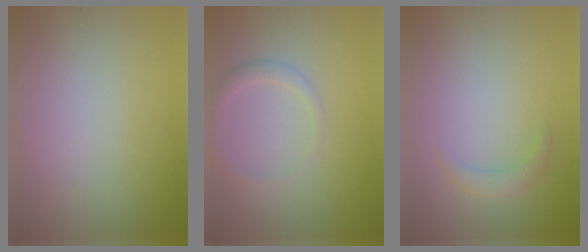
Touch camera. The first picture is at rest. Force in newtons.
{"total": 1.7, "press": 1.7, "slide": 0.1}
{"total": 1.4, "press": 1.4, "slide": 0.0}